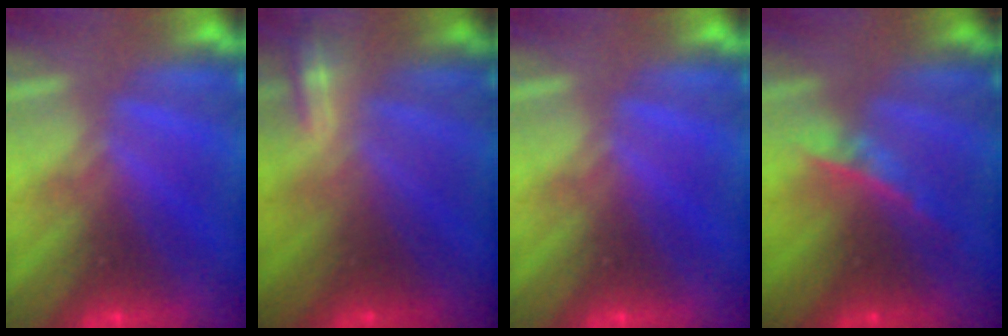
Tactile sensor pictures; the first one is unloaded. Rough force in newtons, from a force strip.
{"total": 2.0}
{"total": 0.0}
{"total": 2.0}